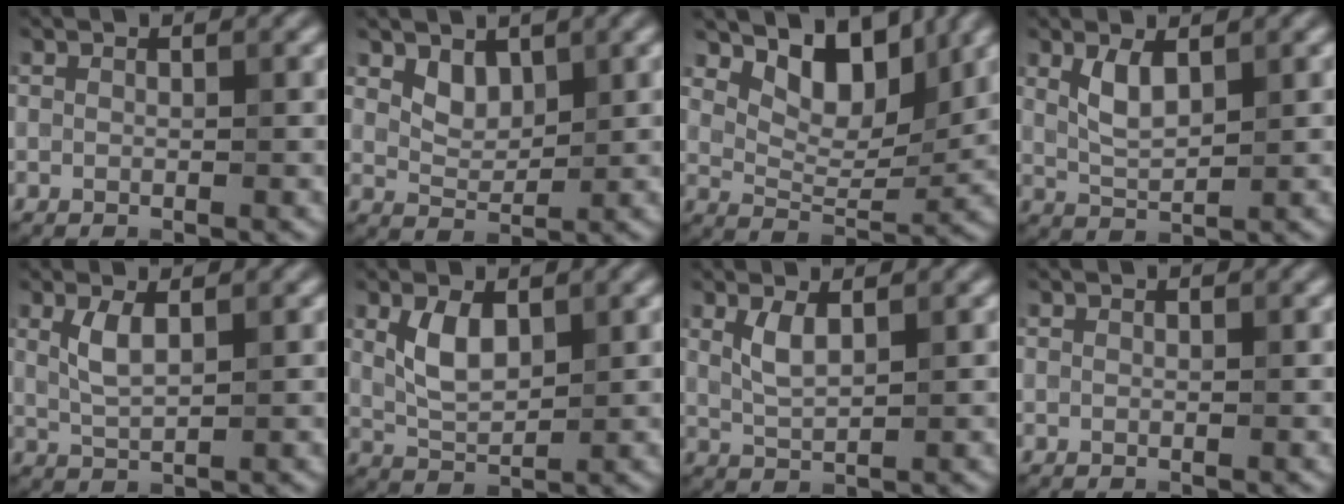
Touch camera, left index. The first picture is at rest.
{"total": 2.0, "force": [1.1, 1.2, 1.1], "torque": [-0.024, -0.010, 0.023]}
{"total": 6.5, "force": [4.0, 3.1, 4.1], "torque": [-0.065, -0.011, 0.060]}
{"total": 2.6, "force": [1.0, 0.9, 2.2], "torque": [-0.051, -0.006, 0.023]}
{"total": 2.3, "force": [0.7, 0.7, 2.1], "torque": [-0.050, -0.003, 0.016]}
{"total": 3.3, "force": [1.0, 1.6, 2.7], "torque": [-0.060, -0.004, 0.023]}
{"total": 2.1, "force": [0.8, 0.7, 1.8], "torque": [-0.044, -0.005, 0.019]}
{"total": 0.0}